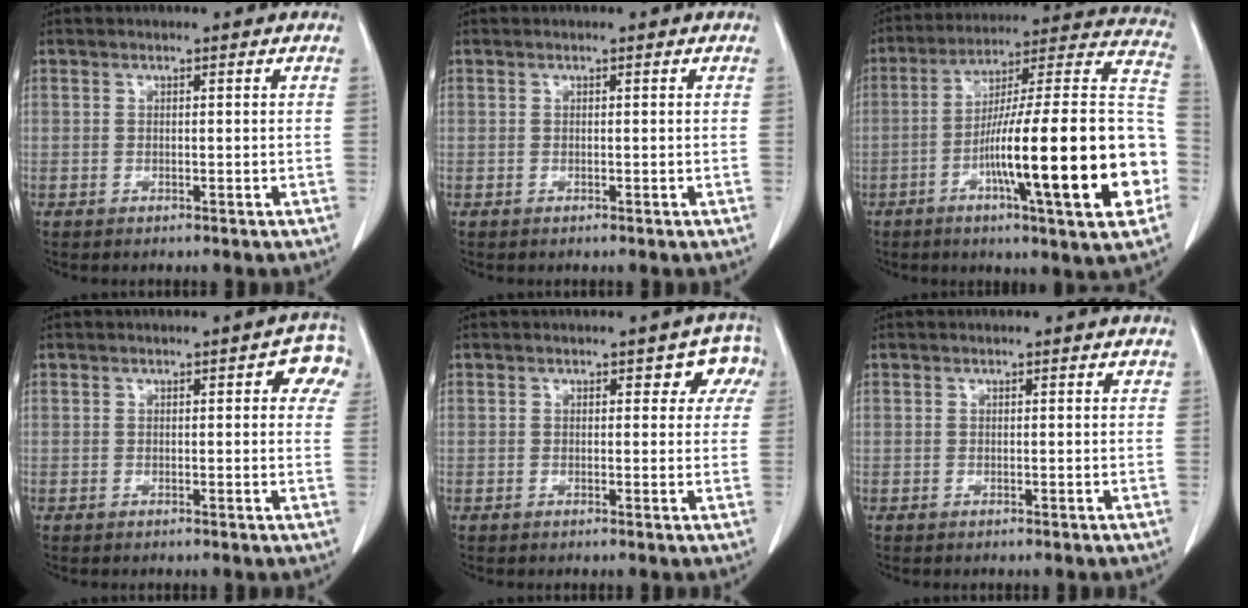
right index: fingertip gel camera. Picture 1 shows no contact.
{"total": 0.0}
{"total": 26.5, "force": [-6.9, 1.9, 25.5], "torque": [-0.316, 0.007, -0.113]}
{"total": 5.1, "force": [1.9, 1.7, 4.4], "torque": [-0.037, 0.007, 0.009]}
{"total": 3.9, "force": [1.7, 2.5, 2.5], "torque": [-0.005, 0.009, 0.008]}
{"total": 0.0}